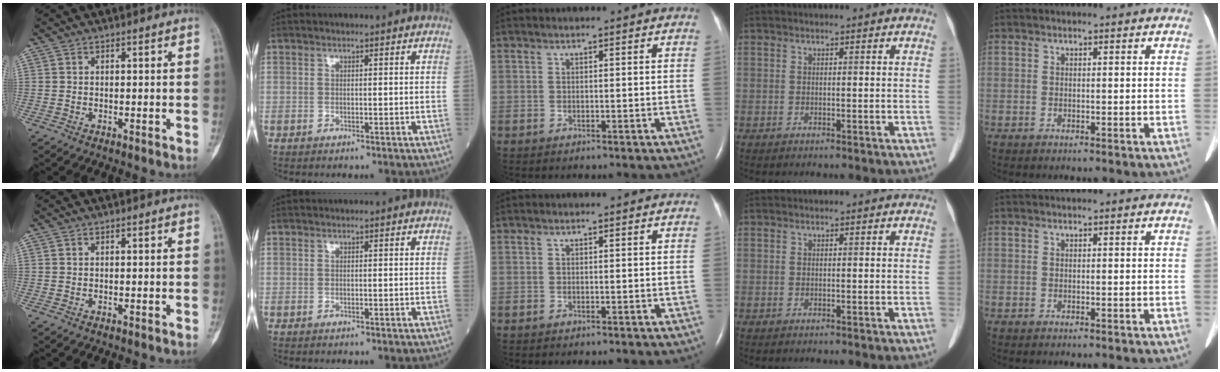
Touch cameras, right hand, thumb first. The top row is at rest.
{}